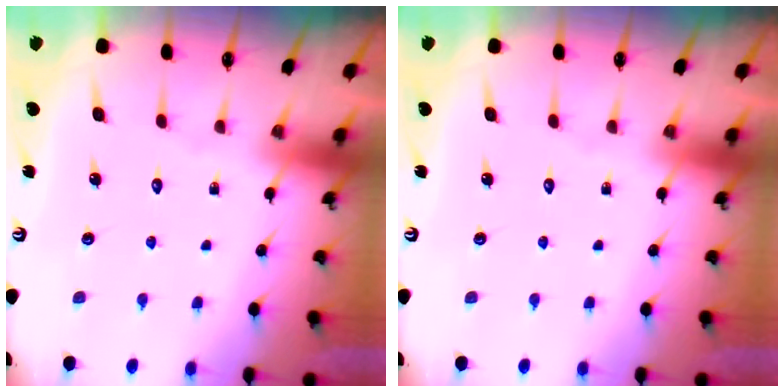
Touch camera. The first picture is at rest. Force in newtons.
{"total": 0.0}